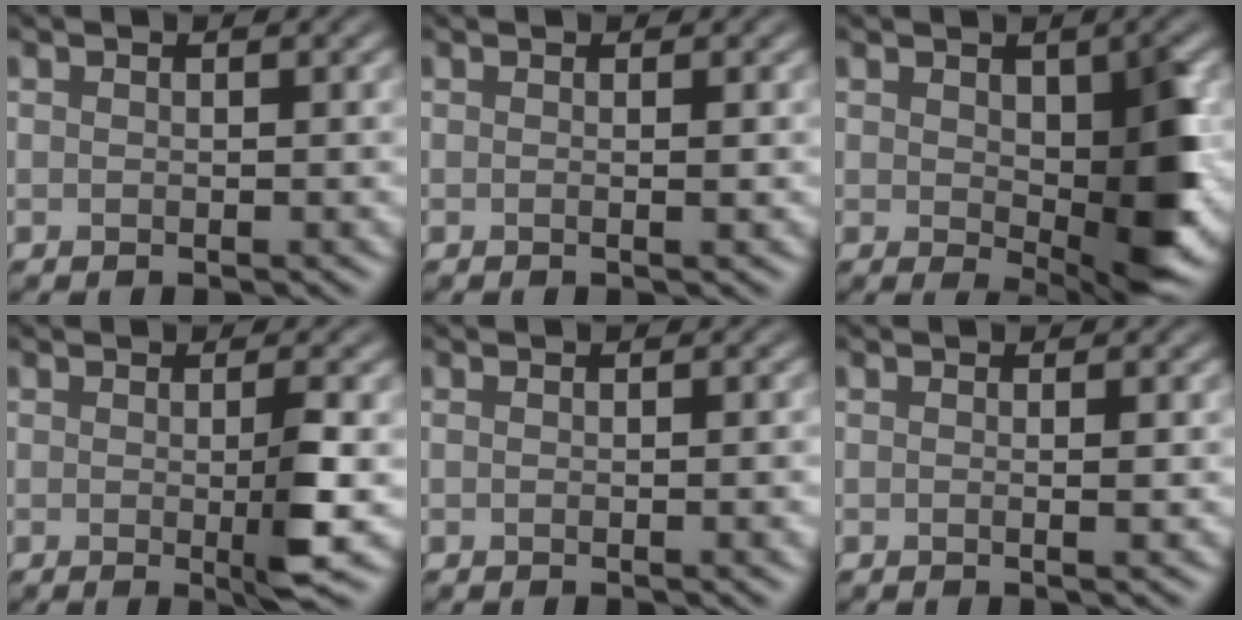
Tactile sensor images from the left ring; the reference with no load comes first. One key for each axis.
{"total": 1.0, "fx": -0.2, "fy": 0.3, "fz": 0.9, "tx": -0.014, "ty": 0.000, "tz": -0.009}
{"total": 6.9, "fx": -0.1, "fy": 3.1, "fz": 6.2, "tx": -0.095, "ty": -0.011, "tz": 0.011}
{"total": 3.2, "fx": -0.5, "fy": 0.2, "fz": 3.1, "tx": -0.056, "ty": -0.011, "tz": -0.006}
{"total": 2.7, "fx": -0.2, "fy": 1.0, "fz": 2.5, "tx": -0.016, "ty": 0.004, "tz": -0.008}
{"total": 1.3, "fx": -0.2, "fy": 0.4, "fz": 1.2, "tx": -0.019, "ty": 0.001, "tz": -0.011}